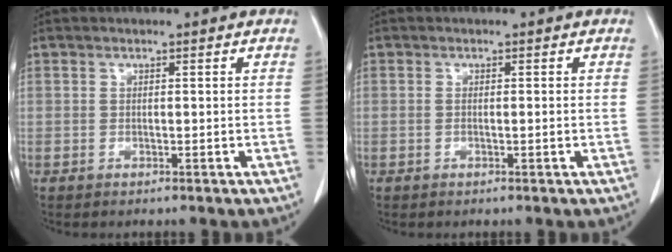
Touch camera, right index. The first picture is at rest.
{"total": 0.6, "force": [-0.1, 0.1, 0.6], "torque": [-0.010, 0.002, 0.002]}